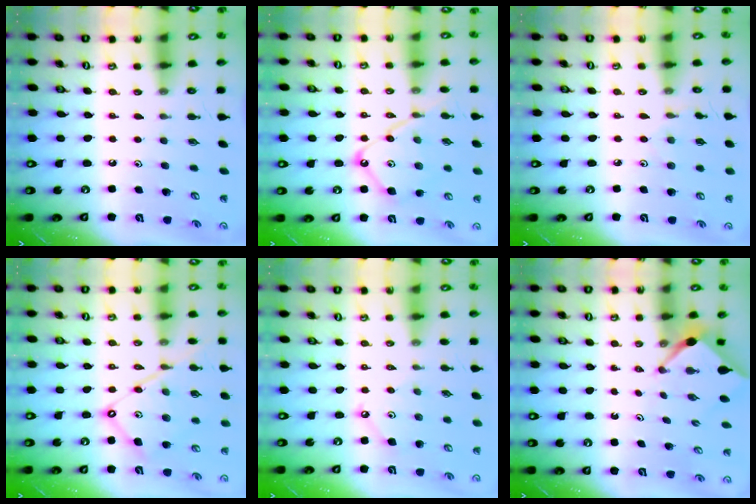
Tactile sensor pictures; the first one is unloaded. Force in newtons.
{"total": 13.5, "press": 13.4, "slide": 1.1}
{"total": 2.2, "press": 2.2, "slide": 0.4}
{"total": 14.2, "press": 14.1, "slide": 1.4}
{"total": 3.7, "press": 3.7, "slide": 0.5}
{"total": 2.7, "press": 2.6, "slide": 0.3}